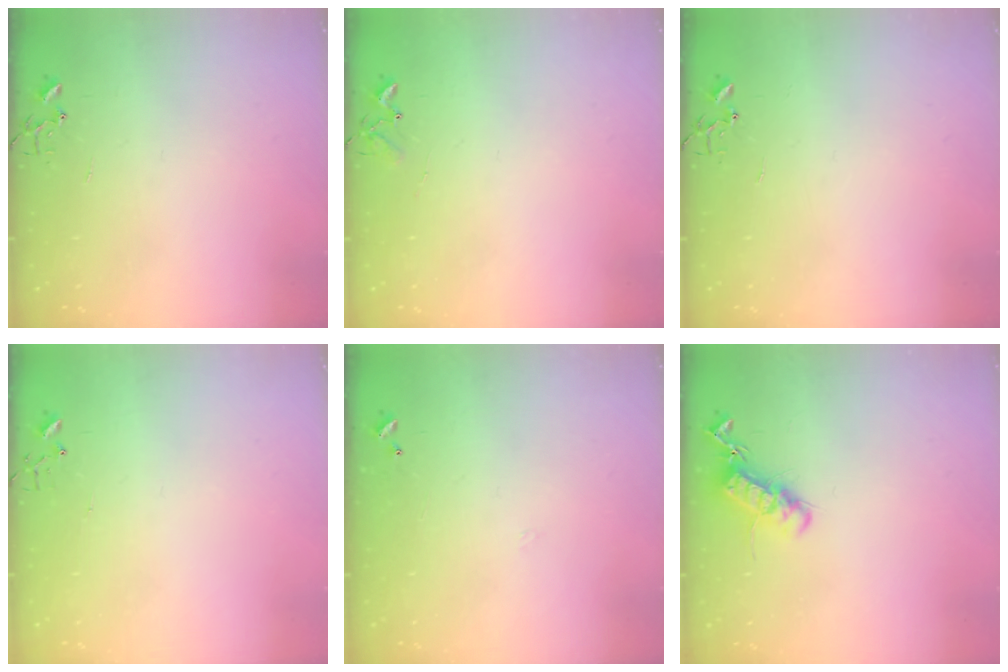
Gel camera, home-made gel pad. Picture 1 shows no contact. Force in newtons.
{"total": 6.1, "press": 6.0, "slide": 0.6}
{"total": 0.0}
{"total": 3.6, "press": 3.6, "slide": 0.4}
{"total": 3.8, "press": 3.8, "slide": 0.5}
{"total": 13.3, "press": 13.3, "slide": 0.3}